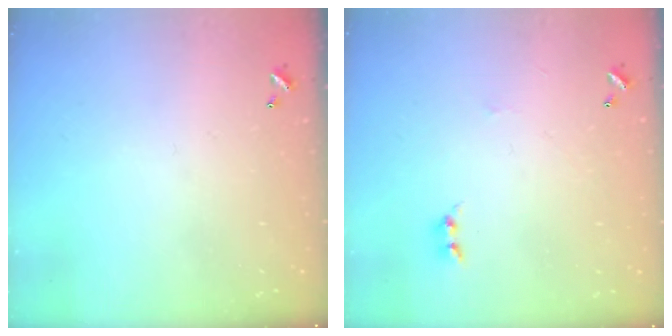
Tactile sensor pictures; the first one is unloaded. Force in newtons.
{"total": 1.2, "press": 1.1, "slide": 0.5}